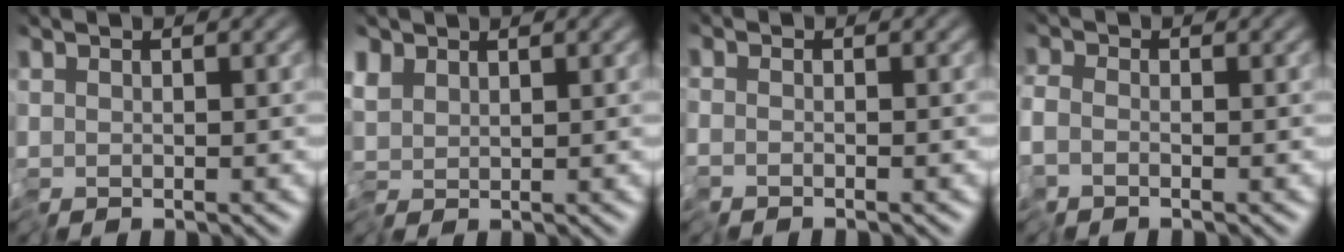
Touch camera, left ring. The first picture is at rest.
{"total": 1.1, "force": [0.4, 0.8, 0.5], "torque": [-0.004, 0.002, 0.002]}
{"total": 0.7, "force": [-0.6, -0.3, -0.2], "torque": [0.011, -0.001, -0.013]}
{"total": 1.4, "force": [-1.2, 0.6, 0.3], "torque": [0.005, -0.003, -0.028]}